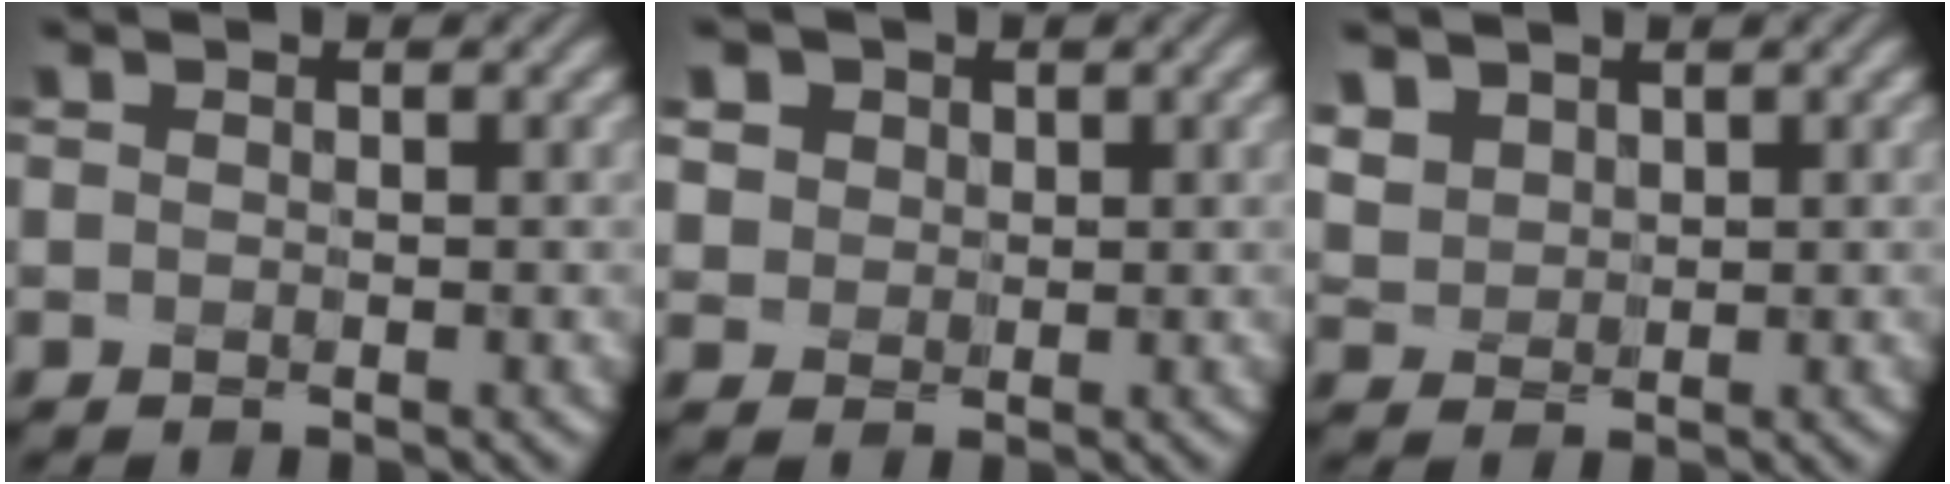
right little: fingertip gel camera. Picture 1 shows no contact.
{"total": 4.1, "force": [1.9, 3.4, 1.4], "torque": [-0.059, 0.010, 0.033]}
{"total": 5.8, "force": [2.9, 4.4, 2.4], "torque": [-0.086, 0.025, 0.057]}